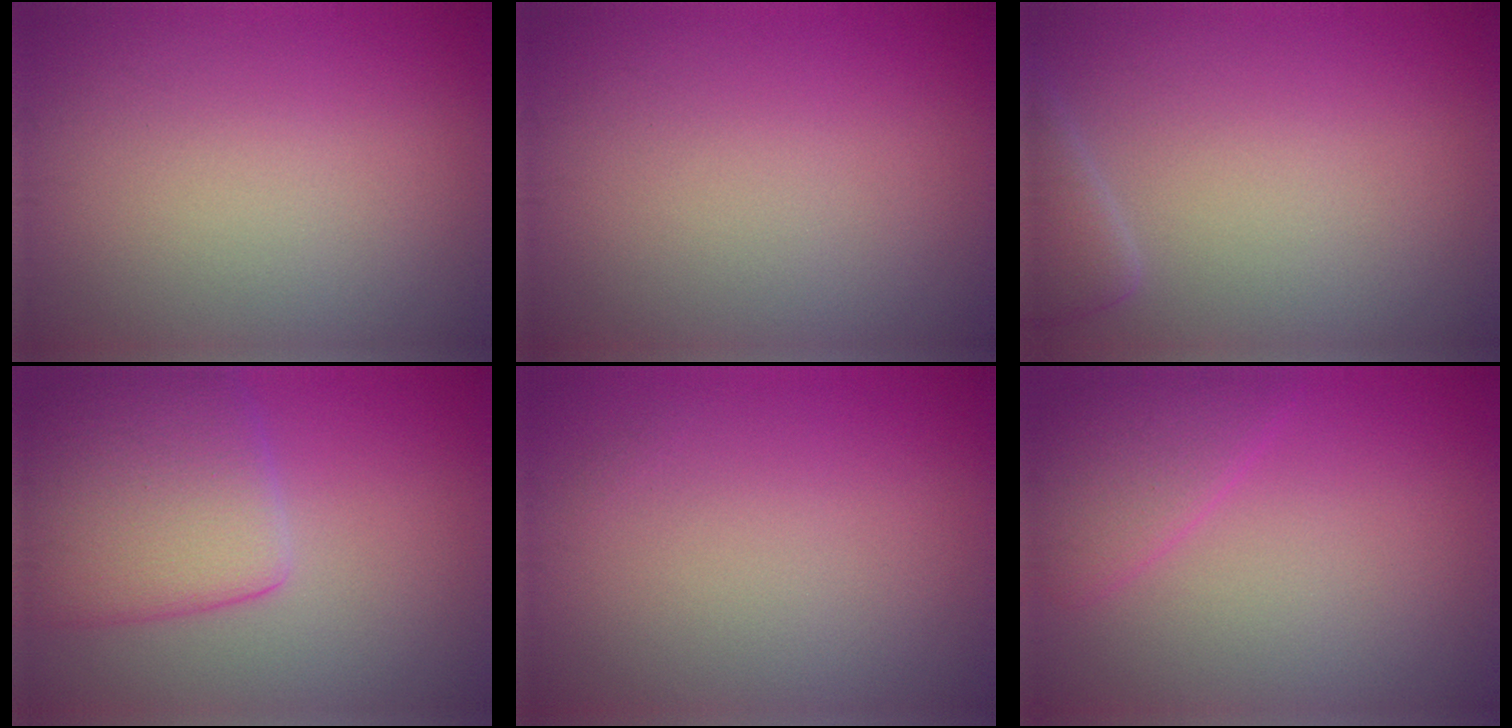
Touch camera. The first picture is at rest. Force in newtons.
{"total": 0.0}
{"total": 2.2, "press": 2.2, "slide": 0.2}
{"total": 6.8, "press": 6.8, "slide": 0.2}
{"total": 0.0}
{"total": 2.8, "press": 2.8, "slide": 0.1}